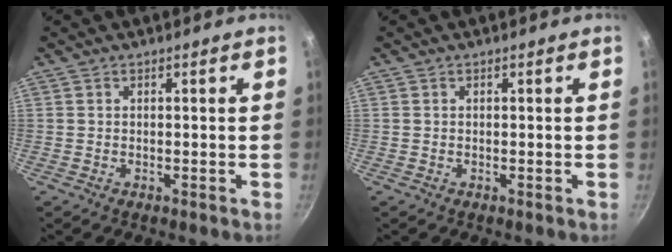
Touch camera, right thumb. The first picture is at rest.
{"total": 0.0}